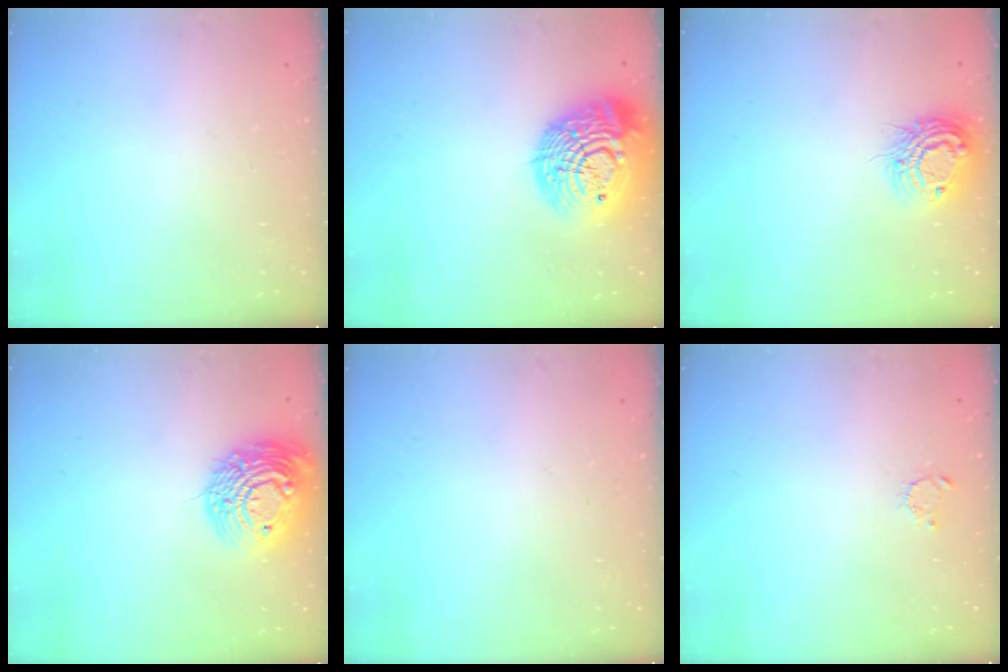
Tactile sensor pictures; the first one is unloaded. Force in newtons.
{"total": 22.1, "press": 22.0, "slide": 2.0}
{"total": 12.2, "press": 12.1, "slide": 0.9}
{"total": 17.0, "press": 17.0, "slide": 0.6}
{"total": 0.0}
{"total": 2.2, "press": 2.2, "slide": 0.3}